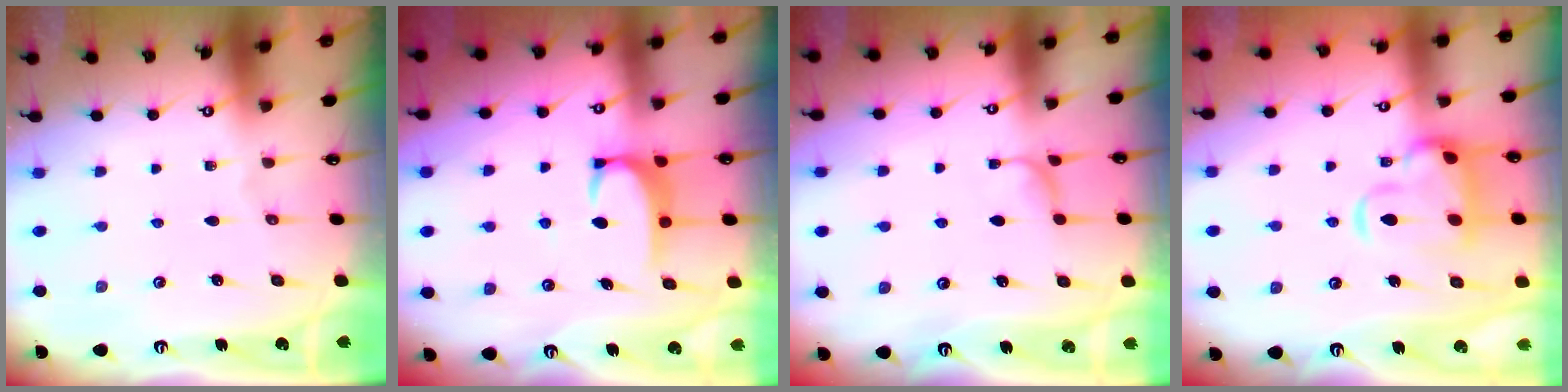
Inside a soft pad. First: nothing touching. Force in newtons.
{"total": 3.0, "press": 3.0, "slide": 0.5}
{"total": 2.0, "press": 1.9, "slide": 0.4}
{"total": 7.4, "press": 7.2, "slide": 1.7}